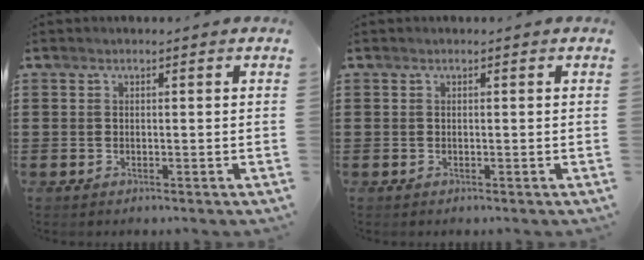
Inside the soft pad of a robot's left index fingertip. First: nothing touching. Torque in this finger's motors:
{"motor_torque": [0.00, 0.00, 0.00, 0.00]}